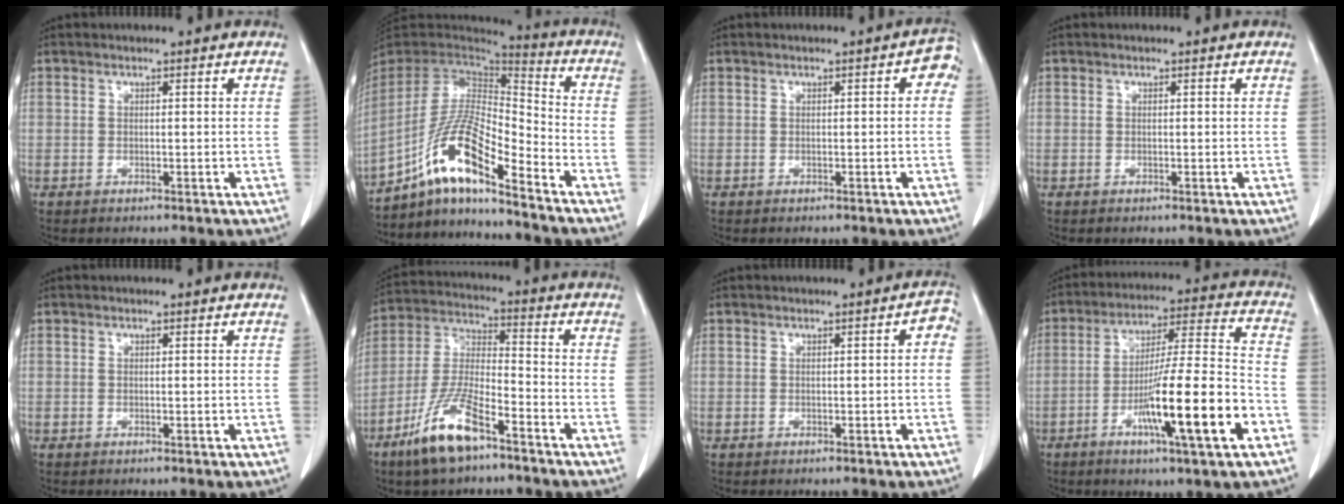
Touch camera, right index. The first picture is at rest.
{"total": 13.9, "force": [-8.8, 1.8, 10.6], "torque": [-0.212, 0.006, -0.159]}
{"total": 2.1, "force": [0.2, 0.9, 1.9], "torque": [-0.014, 0.006, -0.002]}
{"total": 0.0}
{"total": 0.0}
{"total": 11.8, "force": [-7.5, 2.8, 8.7], "torque": [-0.191, -0.015, -0.142]}
{"total": 1.8, "force": [-0.2, 0.6, 1.6], "torque": [-0.013, 0.006, -0.003]}
{"total": 16.4, "force": [-6.3, 0.4, 15.1], "torque": [-0.257, -0.007, -0.102]}